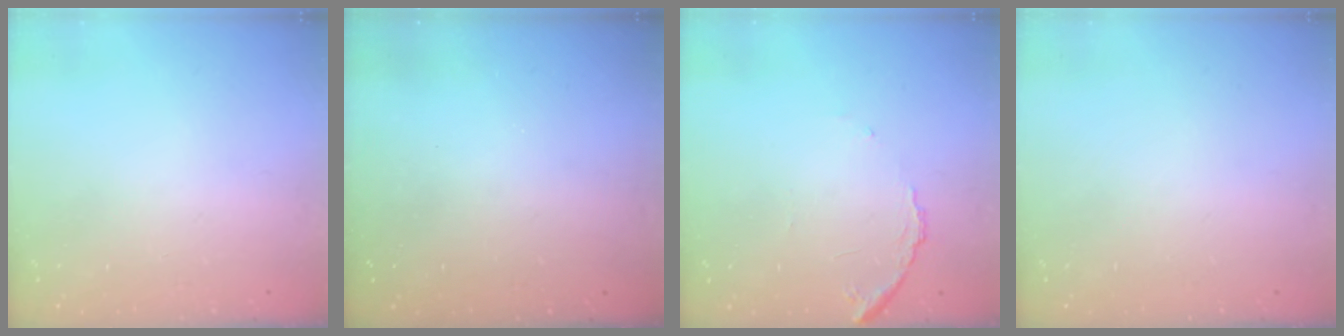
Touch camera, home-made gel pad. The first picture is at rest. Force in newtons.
{"total": 2.9, "press": 2.7, "slide": 0.8}
{"total": 8.5, "press": 8.4, "slide": 0.7}
{"total": 0.0}